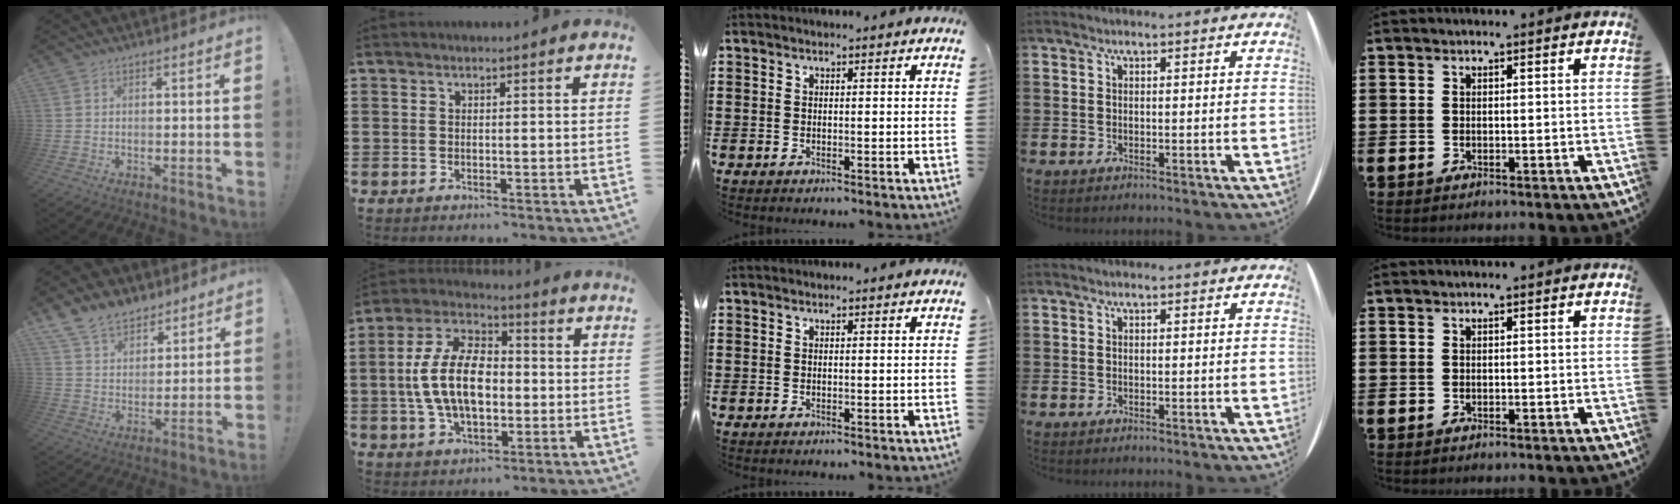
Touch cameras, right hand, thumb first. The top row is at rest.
{"thumb": {"total": 11.1, "force": [8.5, 6.4, 3.2], "torque": [-0.059, -0.054, 0.166]}, "index": {"total": 12.0, "force": [-0.8, 7.0, 9.7], "torque": [-0.232, 0.002, -0.022]}}